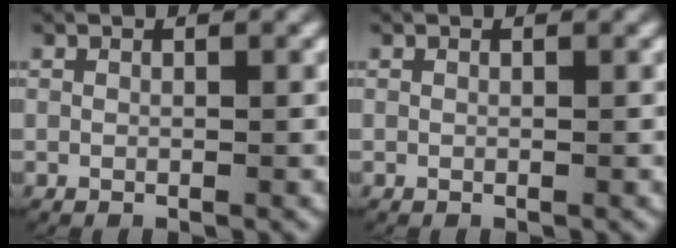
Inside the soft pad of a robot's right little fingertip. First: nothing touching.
{"total": 0.0}